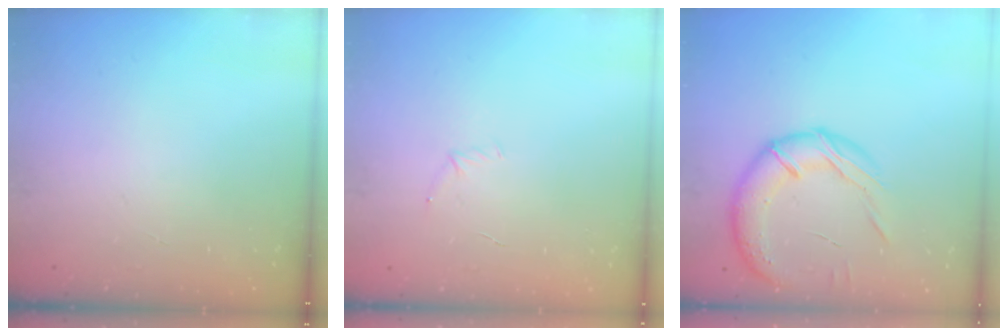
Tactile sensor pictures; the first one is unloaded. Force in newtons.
{"total": 4.2, "press": 4.0, "slide": 1.1}
{"total": 17.2, "press": 16.9, "slide": 3.1}